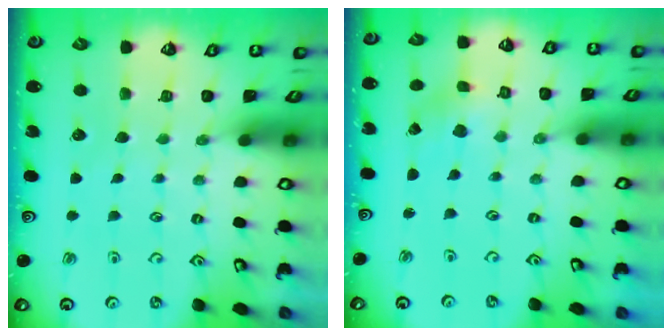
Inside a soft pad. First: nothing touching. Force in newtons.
{"total": 0.8, "press": 0.7, "slide": 0.3}